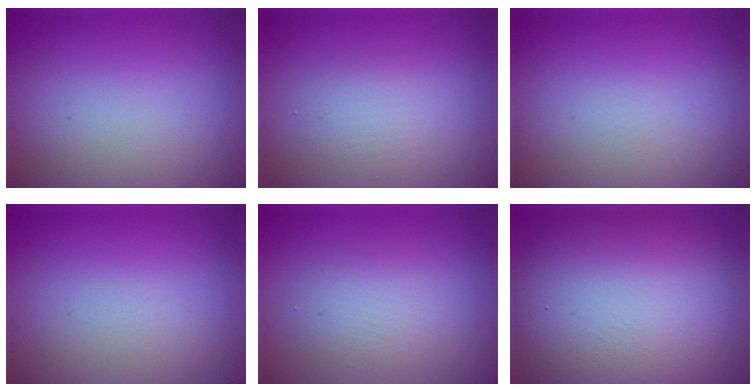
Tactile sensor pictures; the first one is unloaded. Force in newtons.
{"total": 2.0, "press": 2.0, "slide": 0.1}
{"total": 0.0}
{"total": 0.0}
{"total": 2.4, "press": 2.4, "slide": 0.2}
{"total": 13.6, "press": 13.6, "slide": 1.1}